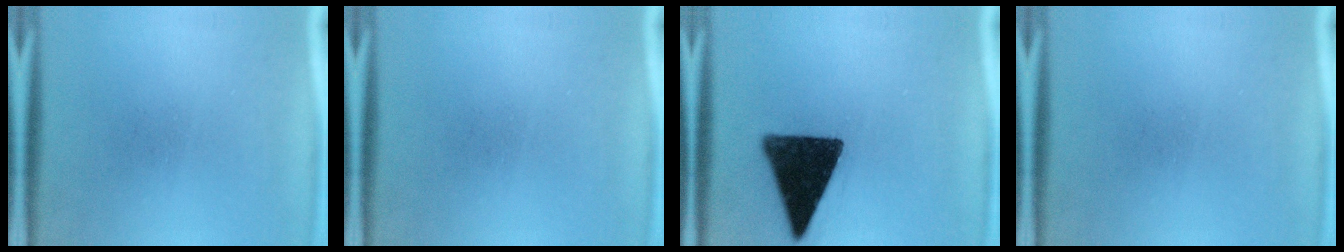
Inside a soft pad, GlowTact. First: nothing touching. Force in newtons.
{"total": 0.0}
{"total": 15.2}
{"total": 0.0}